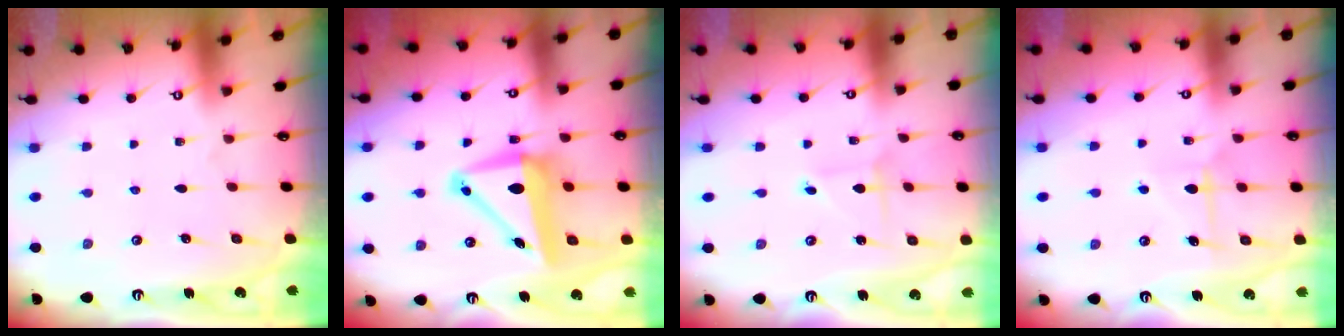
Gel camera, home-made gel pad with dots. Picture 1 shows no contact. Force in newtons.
{"total": 11.4, "press": 11.2, "slide": 2.1}
{"total": 1.1, "press": 1.1, "slide": 0.0}
{"total": 7.3, "press": 7.3, "slide": 0.3}